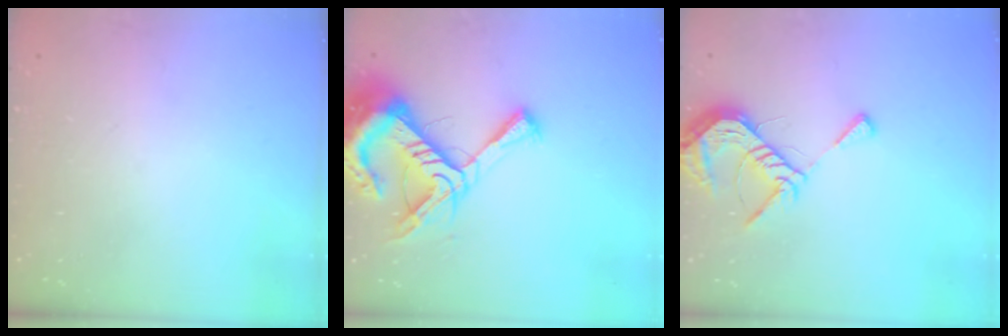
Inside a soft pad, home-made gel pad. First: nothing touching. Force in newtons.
{"total": 17.4, "press": 17.3, "slide": 1.8}
{"total": 9.4, "press": 9.4, "slide": 0.3}